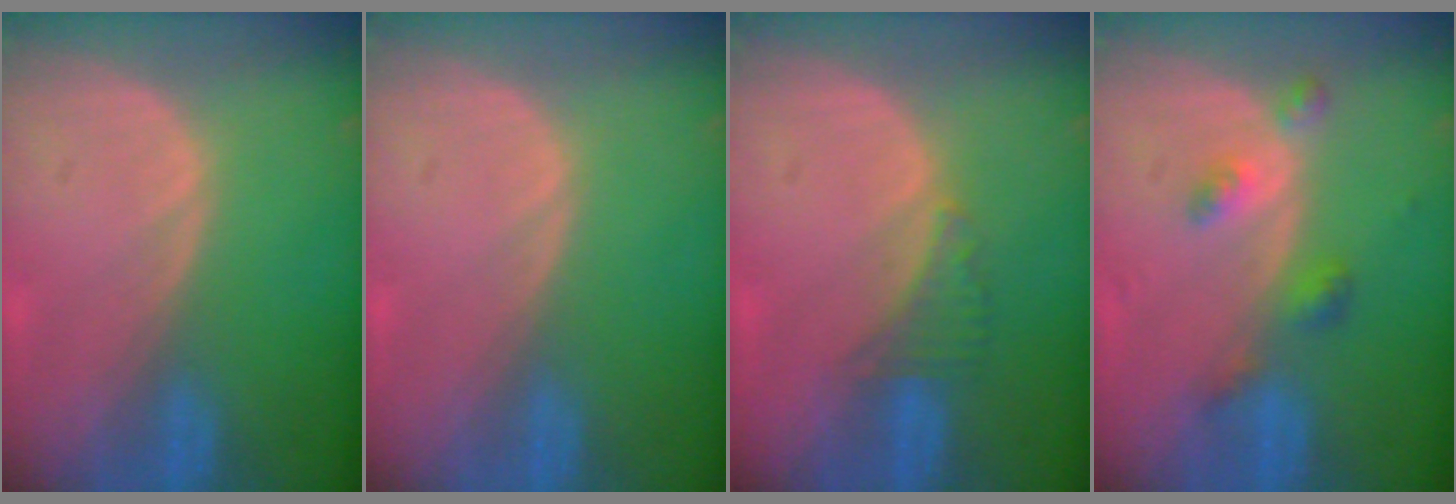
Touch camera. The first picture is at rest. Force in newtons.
{"total": 0.0}
{"total": 2.7, "press": 2.6, "slide": 0.7}
{"total": 4.2, "press": 3.9, "slide": 1.6}